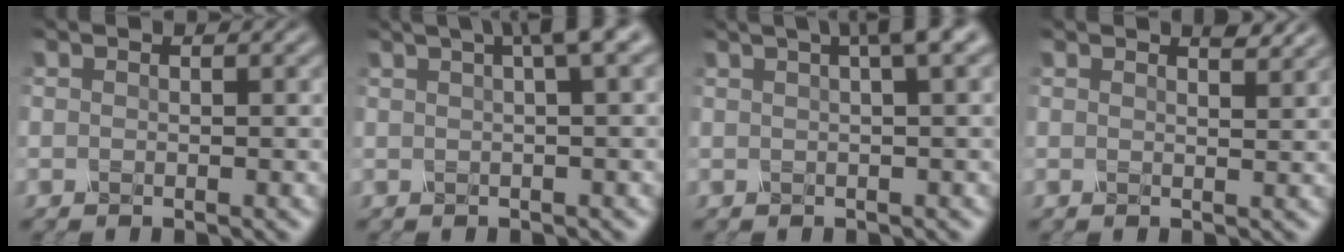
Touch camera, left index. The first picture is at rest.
{"total": 4.8, "force": [2.4, 1.0, 4.1], "torque": [-0.048, 0.019, 0.032]}
{"total": 4.5, "force": [2.3, 0.9, 3.8], "torque": [-0.045, 0.017, 0.029]}
{"total": 1.5, "force": [1.3, 0.2, 0.7], "torque": [-0.007, 0.000, 0.017]}